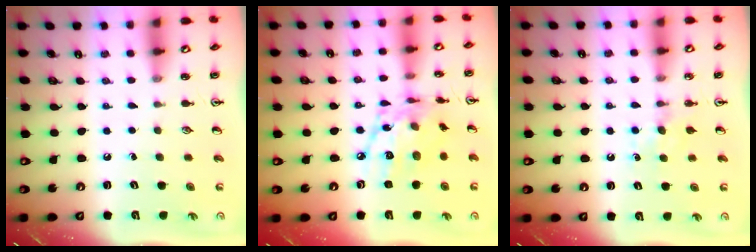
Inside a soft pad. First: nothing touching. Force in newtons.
{"total": 15.7, "press": 15.7, "slide": 1.2}
{"total": 4.2, "press": 4.1, "slide": 0.6}